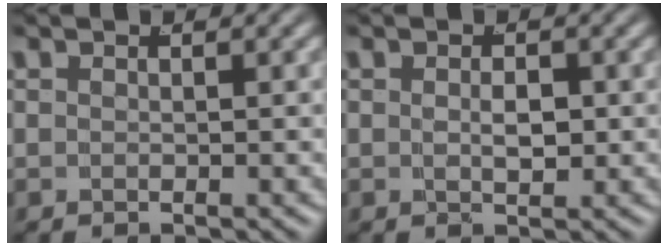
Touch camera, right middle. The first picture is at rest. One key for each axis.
{"total": 1.6, "fx": 0.1, "fy": 0.5, "fz": 1.5, "tx": -0.023, "ty": -0.013, "tz": 0.009}